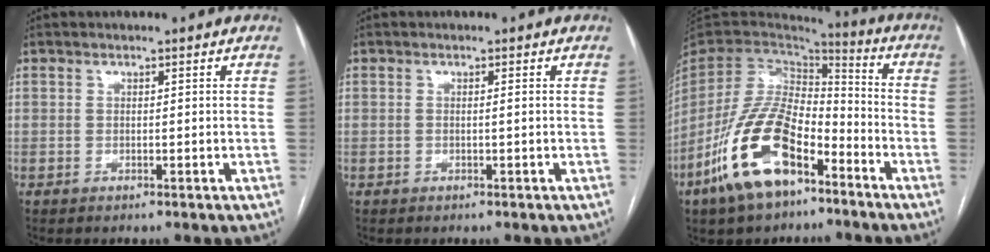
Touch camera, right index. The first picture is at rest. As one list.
[{"total": 0.5, "force": [-0.1, -0.1, 0.5], "torque": [-0.008, 0.001, -0.002]}, {"total": 17.2, "force": [-9.0, 7.7, 12.4], "torque": [-0.253, 0.001, -0.165]}]